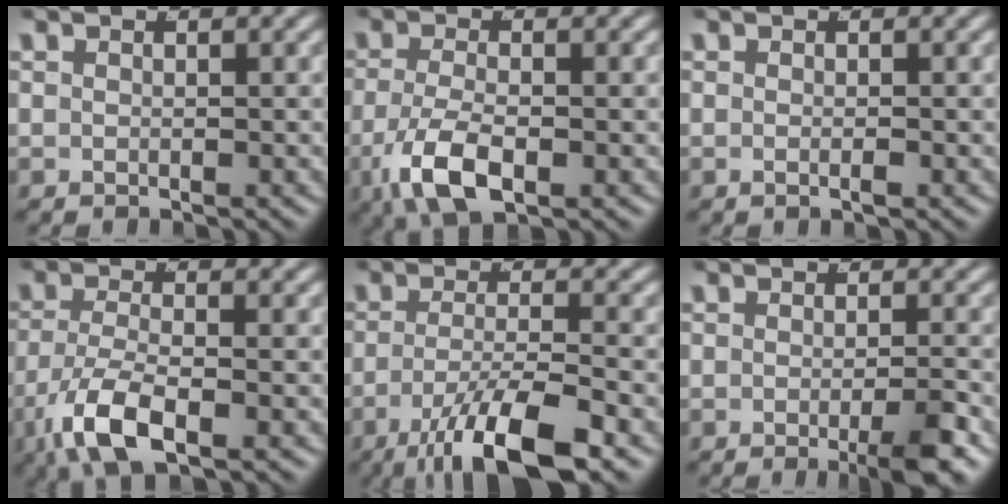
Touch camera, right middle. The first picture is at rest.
{"total": 5.3, "force": [-2.2, 2.3, 4.3], "torque": [-0.091, -0.029, -0.020]}
{"total": 0.6, "force": [-0.4, 0.0, 0.4], "torque": [-0.010, -0.001, -0.007]}
{"total": 5.5, "force": [-2.5, 2.1, 4.3], "torque": [-0.091, -0.029, -0.026]}
{"total": 7.5, "force": [-4.0, 1.8, 6.1], "torque": [-0.108, -0.031, -0.048]}
{"total": 3.4, "force": [-1.9, 0.3, 2.8], "torque": [-0.033, -0.004, -0.032]}